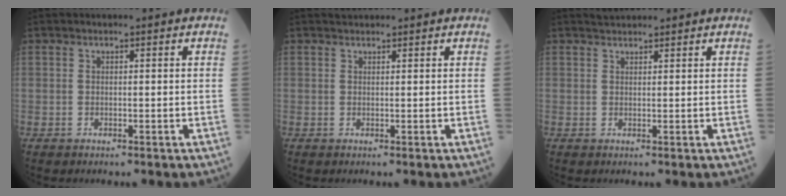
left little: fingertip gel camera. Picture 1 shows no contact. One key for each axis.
{"total": 0.8, "fx": 0.8, "fy": 0.2, "fz": 0.0, "tx": -0.010, "ty": 0.008, "tz": 0.016}
{"total": 1.5, "fx": 1.5, "fy": 0.2, "fz": 0.1, "tx": -0.009, "ty": 0.014, "tz": 0.030}